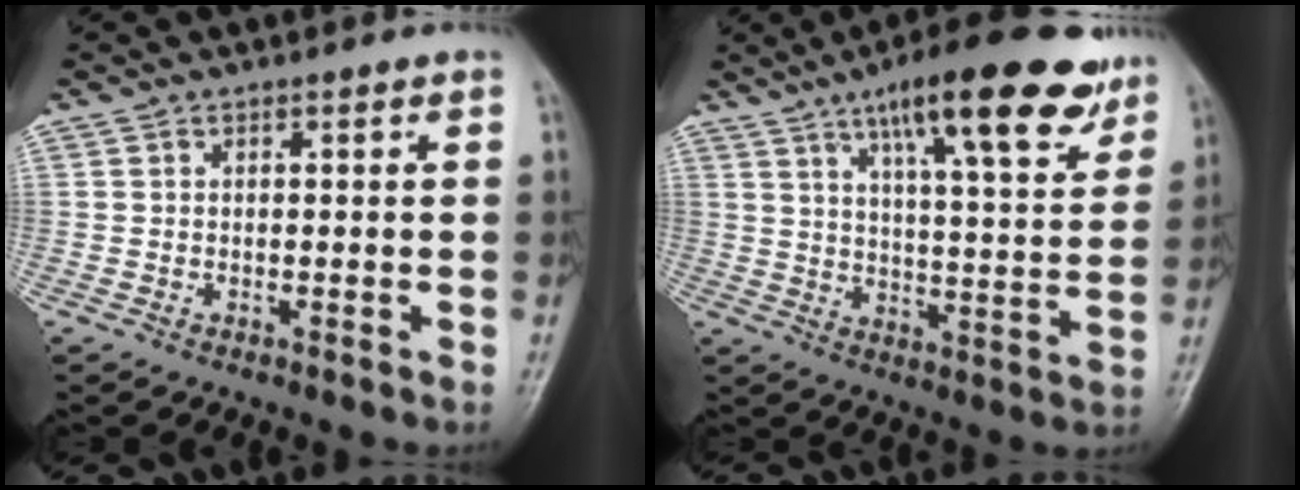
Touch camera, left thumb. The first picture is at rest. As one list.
[{"total": 19.3, "force": [11.9, 5.0, 14.3], "torque": [-0.182, -0.040, 0.179]}]